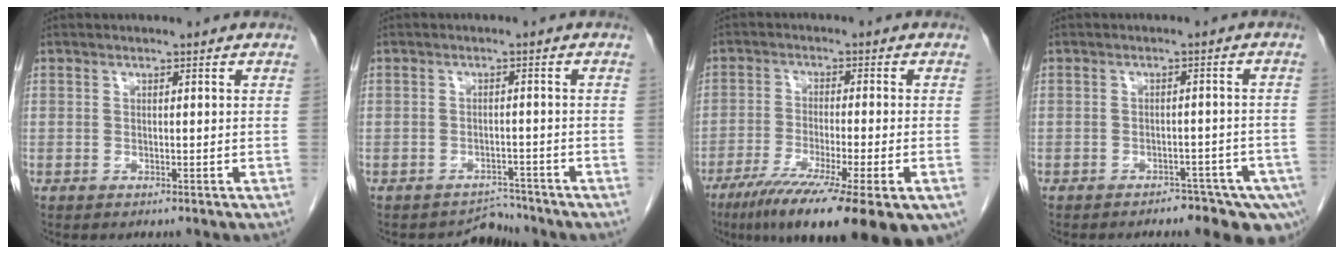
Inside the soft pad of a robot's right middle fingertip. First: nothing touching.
{"total": 2.7, "force": [-2.4, 0.5, -1.1], "torque": [0.016, 0.006, -0.032]}
{"total": 19.5, "force": [-12.6, 2.8, 14.6], "torque": [-0.185, -0.040, -0.189]}
{"total": 10.4, "force": [-7.7, 4.2, 5.6], "torque": [-0.050, -0.004, -0.090]}